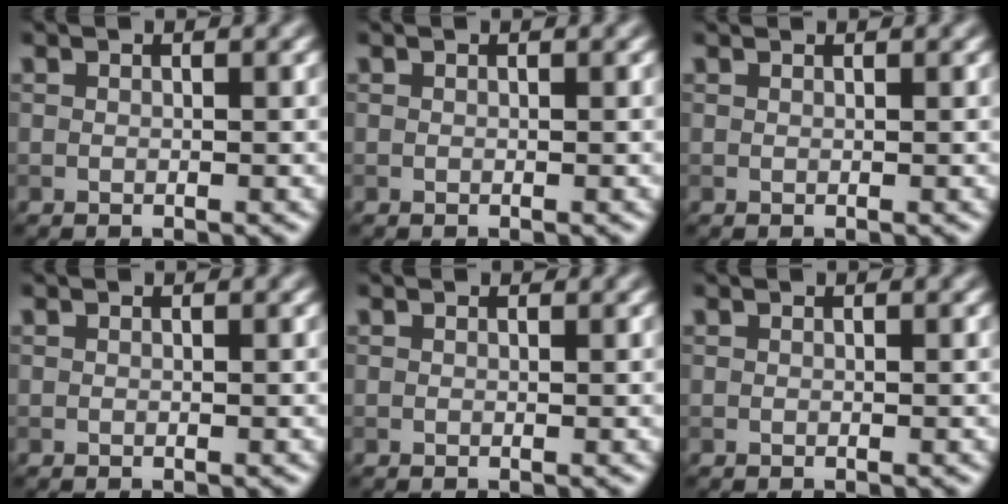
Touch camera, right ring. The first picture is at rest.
{"total": 0.0}
{"total": 0.5, "force": [0.5, 0.0, 0.1], "torque": [-0.007, 0.000, 0.008]}
{"total": 0.0}
{"total": 0.7, "force": [0.6, 0.3, 0.1], "torque": [-0.008, 0.000, 0.008]}
{"total": 0.0}